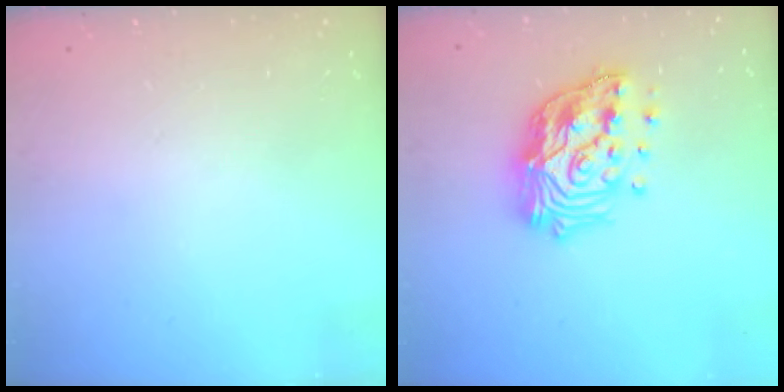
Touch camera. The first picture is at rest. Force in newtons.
{"total": 19.2, "press": 19.1, "slide": 1.9}